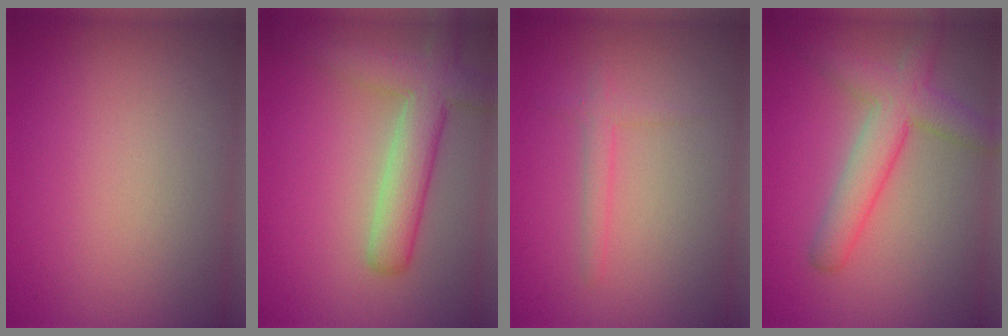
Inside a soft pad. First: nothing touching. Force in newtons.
{"total": 5.4, "press": 5.4, "slide": 0.3}
{"total": 1.4, "press": 1.4, "slide": 0.1}
{"total": 4.6, "press": 4.6, "slide": 0.3}